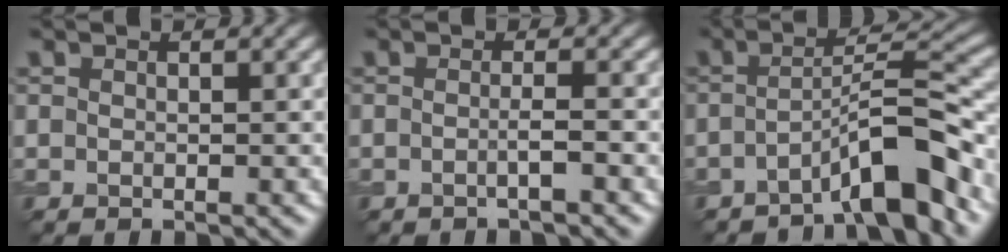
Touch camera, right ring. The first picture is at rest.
{"total": 1.1, "force": [-0.3, 0.1, 1.1], "torque": [-0.016, 0.006, -0.006]}
{"total": 6.0, "force": [-3.6, 0.8, 4.8], "torque": [-0.075, 0.025, -0.054]}